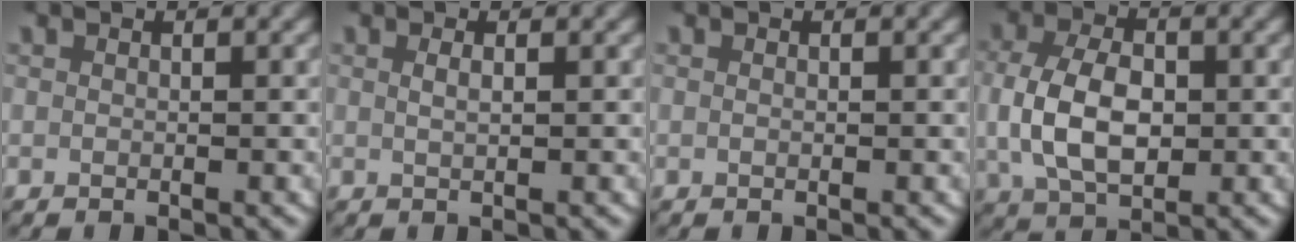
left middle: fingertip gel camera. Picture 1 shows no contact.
{"total": 0.8, "force": [0.3, 0.1, 0.8], "torque": [-0.016, -0.003, 0.008]}
{"total": 0.0}
{"total": 6.6, "force": [0.0, 4.5, 4.9], "torque": [-0.114, -0.010, 0.010]}